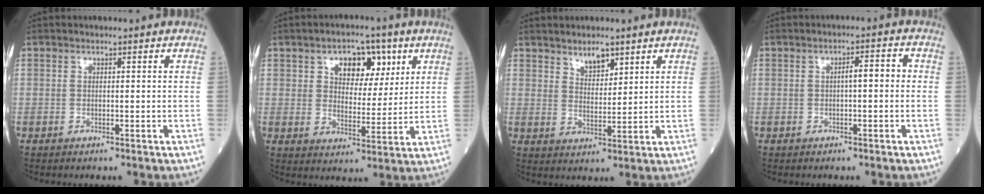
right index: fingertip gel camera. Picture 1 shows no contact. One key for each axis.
{"total": 8.3, "fx": 3.9, "fy": 4.7, "fz": 5.6, "tx": -0.078, "ty": 0.017, "tz": 0.062}
{"total": 4.0, "fx": 3.0, "fy": 1.5, "fz": 2.2, "tx": -0.039, "ty": -0.003, "tz": 0.055}
{"total": 2.8, "fx": -0.1, "fy": 0.7, "fz": 2.7, "tx": -0.039, "ty": 0.011, "tz": -0.002}